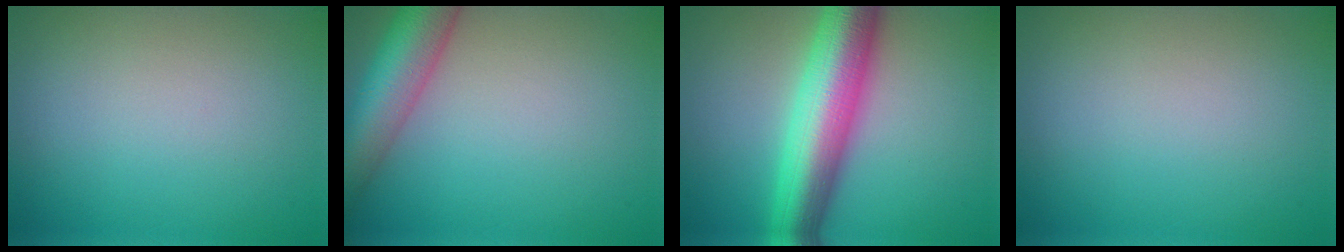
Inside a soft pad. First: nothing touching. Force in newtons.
{"total": 7.6, "press": 7.6, "slide": 0.4}
{"total": 9.6, "press": 9.6, "slide": 0.2}
{"total": 0.0}